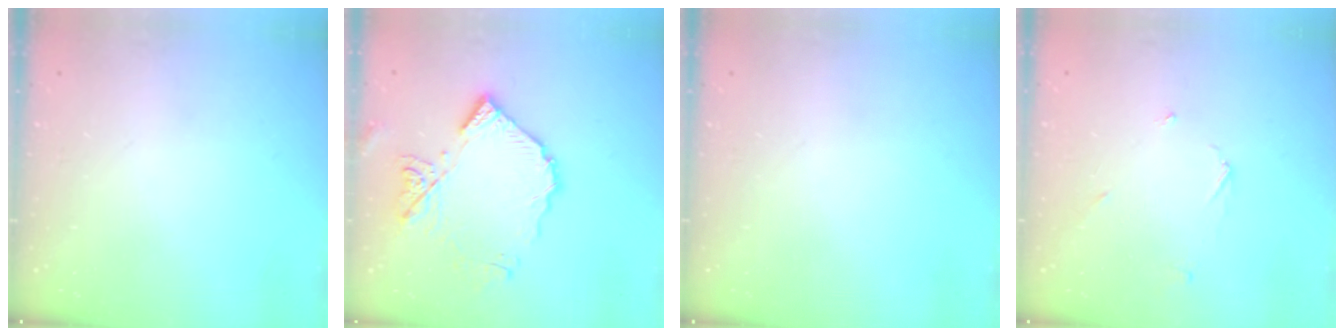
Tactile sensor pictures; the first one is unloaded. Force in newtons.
{"total": 15.3, "press": 15.2, "slide": 1.8}
{"total": 0.0}
{"total": 2.5, "press": 2.5, "slide": 0.2}